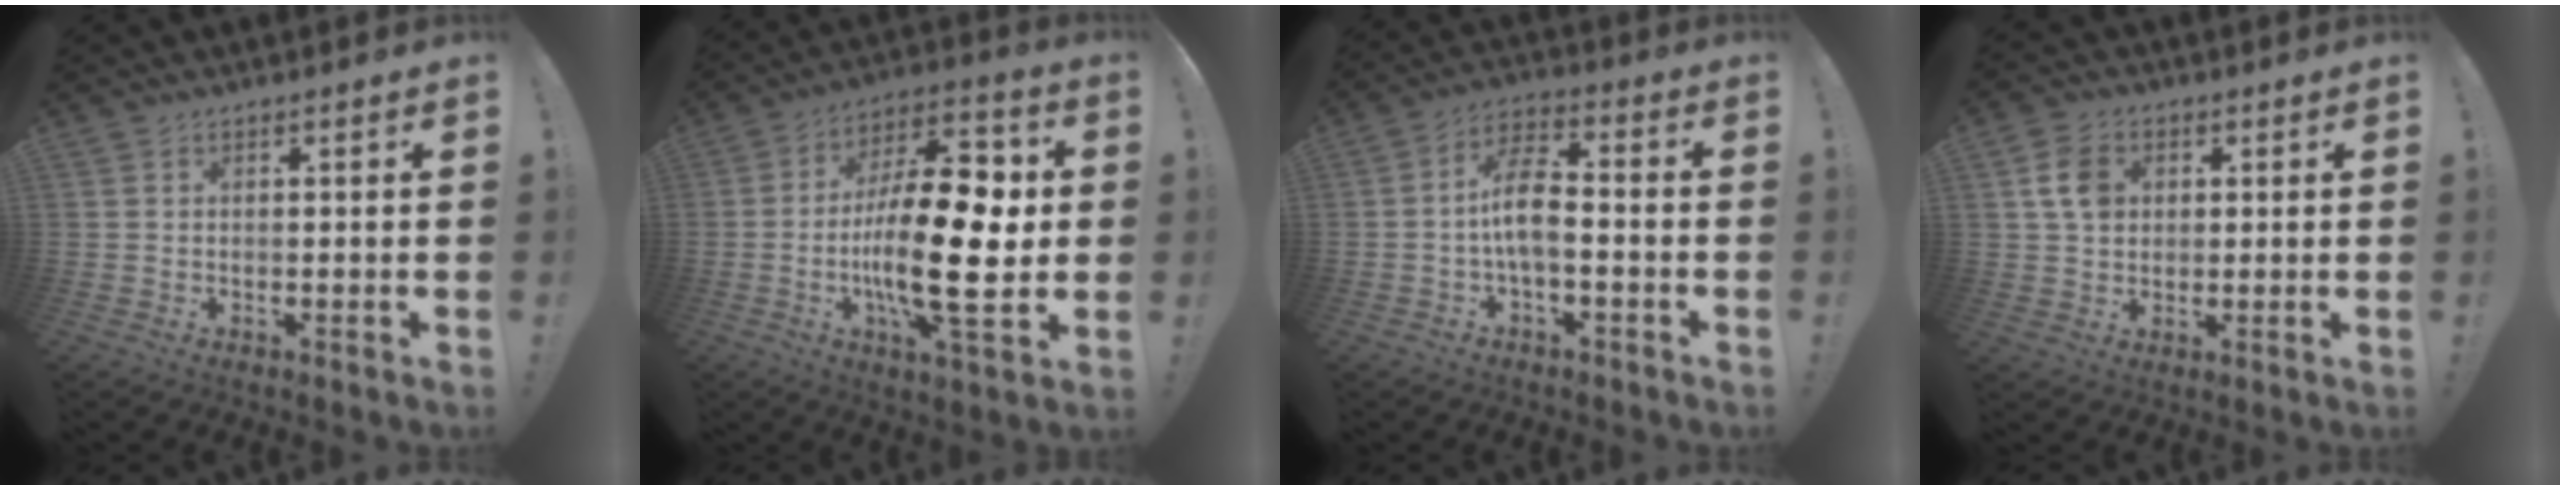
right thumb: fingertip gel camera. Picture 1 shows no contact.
{"total": 24.8, "force": [-2.5, 10.1, 22.6], "torque": [-0.385, 0.009, -0.041]}
{"total": 9.8, "force": [-1.6, 4.7, 8.5], "torque": [-0.151, 0.014, -0.025]}
{"total": 8.1, "force": [2.1, 6.4, 4.4], "torque": [-0.060, 0.007, 0.043]}